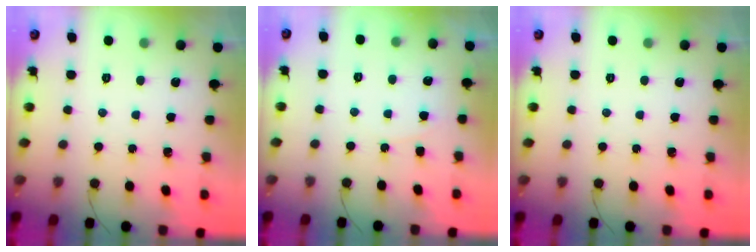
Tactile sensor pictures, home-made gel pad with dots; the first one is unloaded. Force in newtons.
{"total": 3.3, "press": 3.3, "slide": 0.5}
{"total": 0.0}